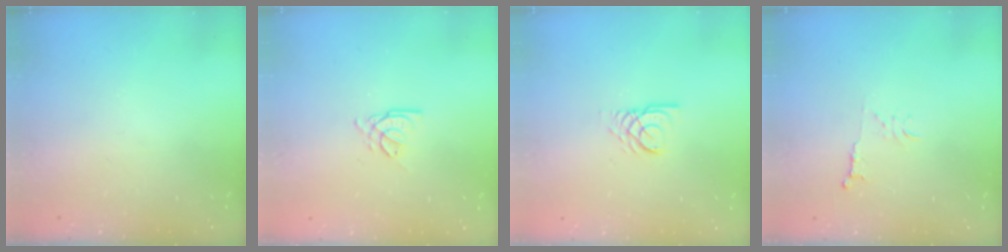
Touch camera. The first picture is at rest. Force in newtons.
{"total": 0.9, "press": 0.8, "slide": 0.2}
{"total": 3.0, "press": 2.9, "slide": 0.3}
{"total": 3.9, "press": 3.8, "slide": 0.5}